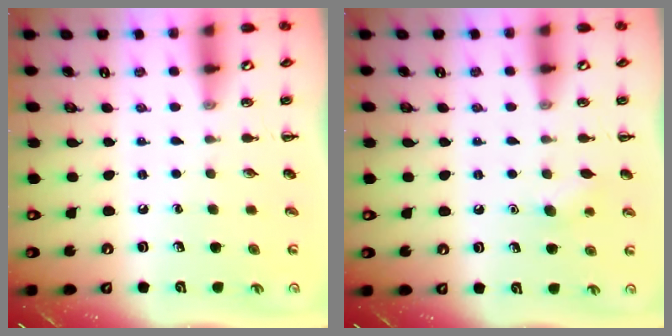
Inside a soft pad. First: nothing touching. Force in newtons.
{"total": 7.0, "press": 6.7, "slide": 1.9}